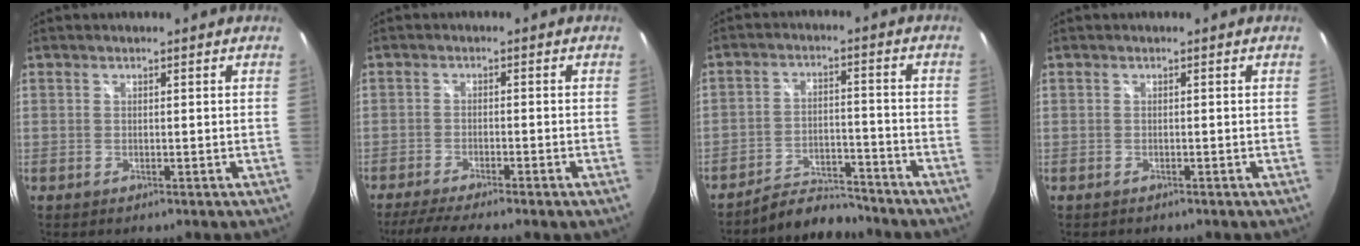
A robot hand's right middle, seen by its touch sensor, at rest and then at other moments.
{"total": 8.0, "force": [-6.7, -0.3, 4.4], "torque": [-0.094, -0.018, -0.108]}
{"total": 7.5, "force": [-7.3, 1.1, 0.8], "torque": [-0.030, 0.013, -0.119]}
{"total": 0.6, "force": [-0.5, 0.3, 0.1], "torque": [-0.004, -0.002, -0.009]}